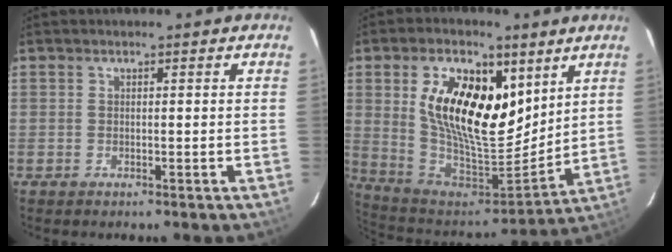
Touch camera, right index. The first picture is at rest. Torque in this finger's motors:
{"motor_torque": [0.65, 0.25, 1.05, 0.21]}